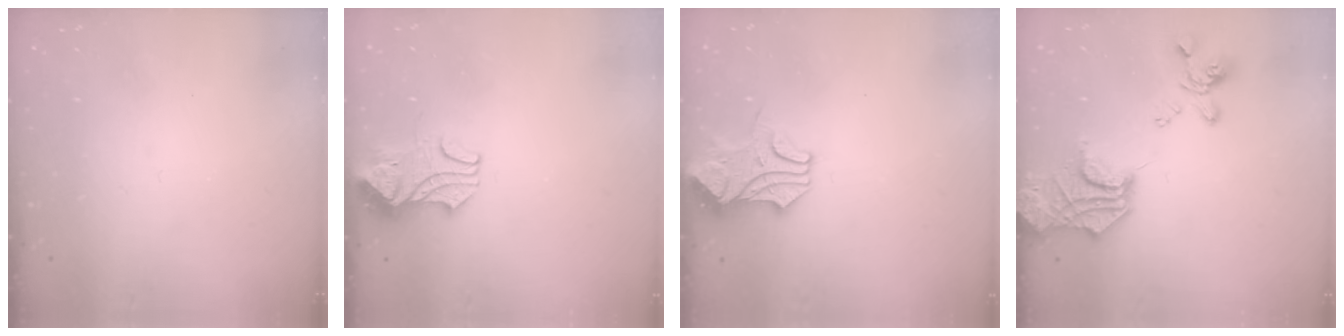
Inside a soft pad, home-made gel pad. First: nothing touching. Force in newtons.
{"total": 2.2, "press": 2.0, "slide": 0.9}
{"total": 1.5, "press": 1.4, "slide": 0.6}
{"total": 10.8, "press": 10.5, "slide": 2.8}